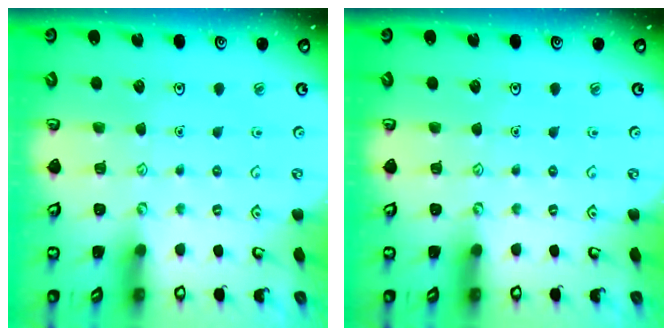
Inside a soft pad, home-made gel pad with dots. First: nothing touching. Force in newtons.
{"total": 0.0}